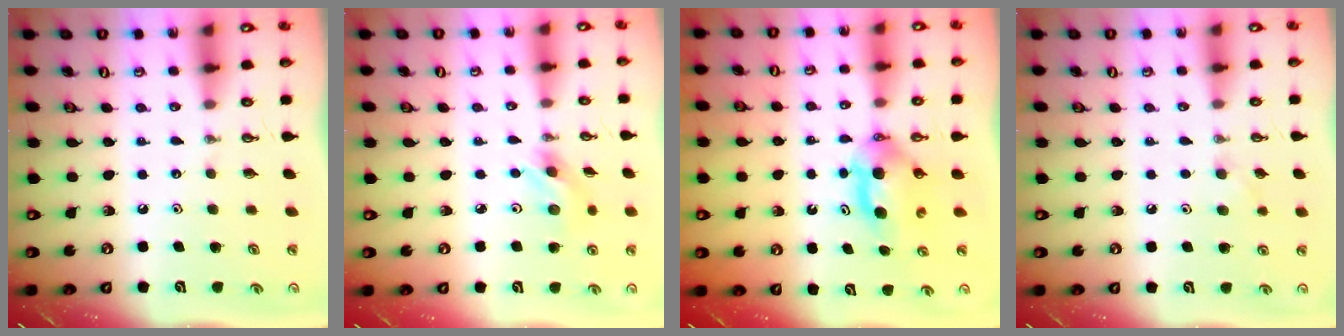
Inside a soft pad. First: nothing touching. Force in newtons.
{"total": 5.4, "press": 5.4, "slide": 0.7}
{"total": 7.2, "press": 5.5, "slide": 4.7}
{"total": 6.4, "press": 5.7, "slide": 2.9}